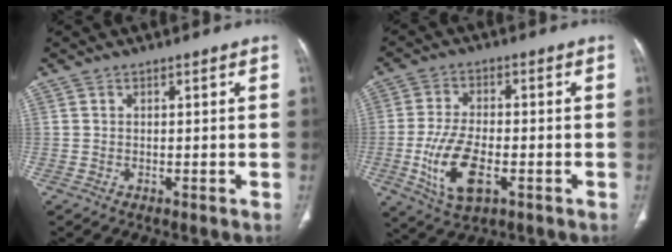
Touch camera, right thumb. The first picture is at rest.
{"total": 11.4, "force": [-3.3, 5.6, 9.4], "torque": [-0.187, 0.004, -0.054]}